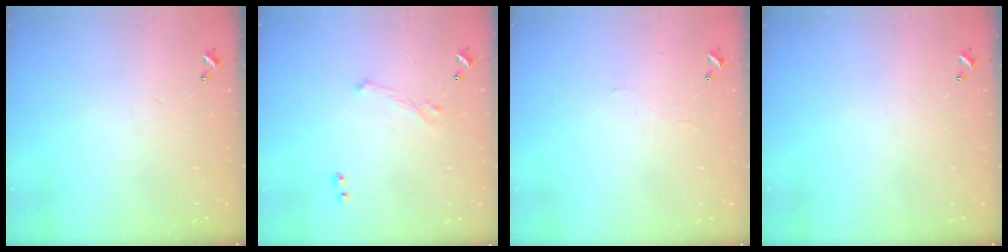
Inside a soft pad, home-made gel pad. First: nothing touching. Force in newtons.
{"total": 0.7, "press": 0.0, "slide": 0.7}
{"total": 0.9, "press": 0.8, "slide": 0.5}
{"total": 0.0}